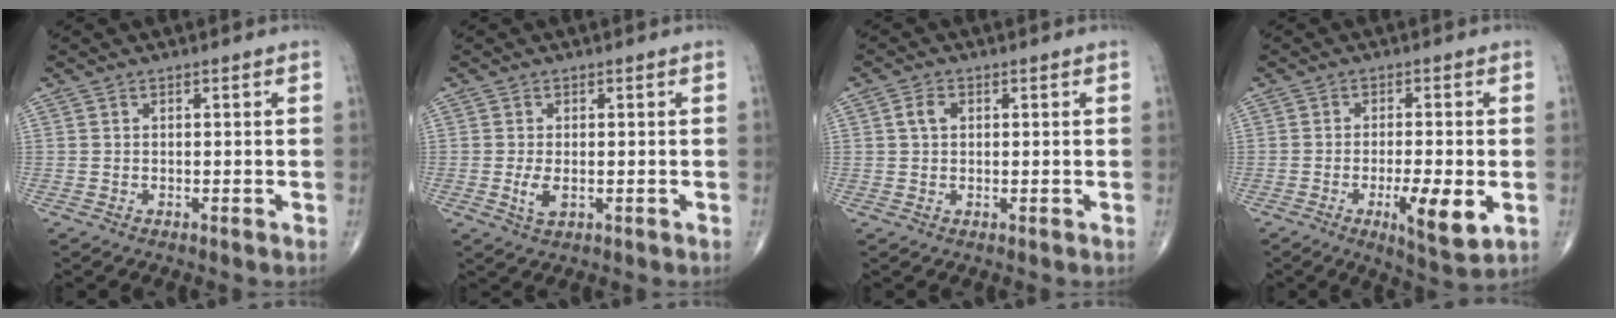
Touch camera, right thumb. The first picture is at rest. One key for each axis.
{"total": 2.9, "fx": -0.4, "fy": 1.4, "fz": 2.4, "tx": -0.051, "ty": -0.005, "tz": -0.007}
{"total": 2.6, "fx": 0.6, "fy": 1.8, "fz": 1.8, "tx": -0.035, "ty": 0.006, "tz": 0.010}
{"total": 8.6, "fx": -2.4, "fy": 2.1, "fz": 8.0, "tx": -0.129, "ty": -0.013, "tz": -0.036}